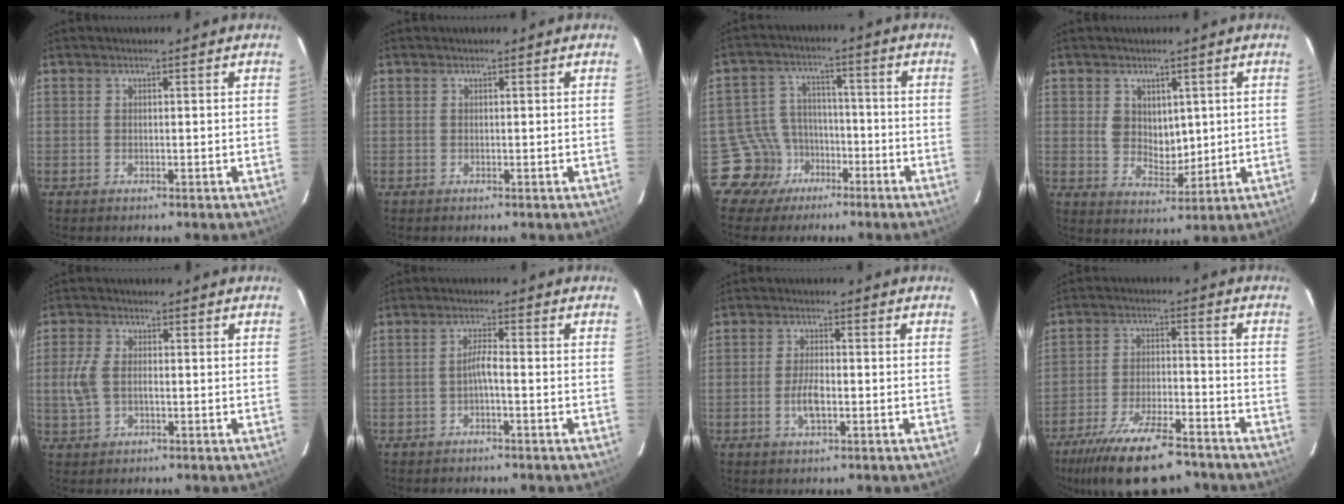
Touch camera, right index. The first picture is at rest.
{"total": 0.0}
{"total": 8.2, "force": [-5.0, 6.4, -0.6], "torque": [-0.003, 0.031, -0.085]}
{"total": 6.3, "force": [1.8, 5.0, 3.3], "torque": [-0.052, 0.000, 0.041]}
{"total": 5.5, "force": [-0.5, 3.3, 4.3], "torque": [-0.104, 0.004, -0.006]}
{"total": 2.2, "force": [-1.1, 0.0, 1.9], "torque": [-0.038, 0.006, -0.020]}
{"total": 4.3, "force": [-1.3, 1.7, 3.7], "torque": [-0.076, -0.001, -0.023]}
{"total": 17.3, "force": [-13.6, 4.9, 9.6], "torque": [-0.196, -0.024, -0.218]}